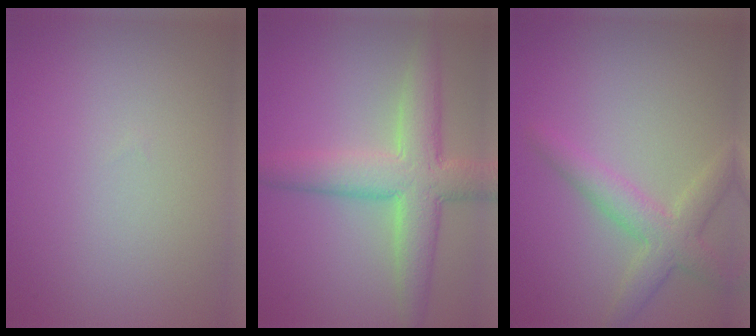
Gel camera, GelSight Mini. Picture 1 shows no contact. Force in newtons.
{"total": 6.6, "press": 6.5, "slide": 0.3}
{"total": 3.5, "press": 3.5, "slide": 0.2}